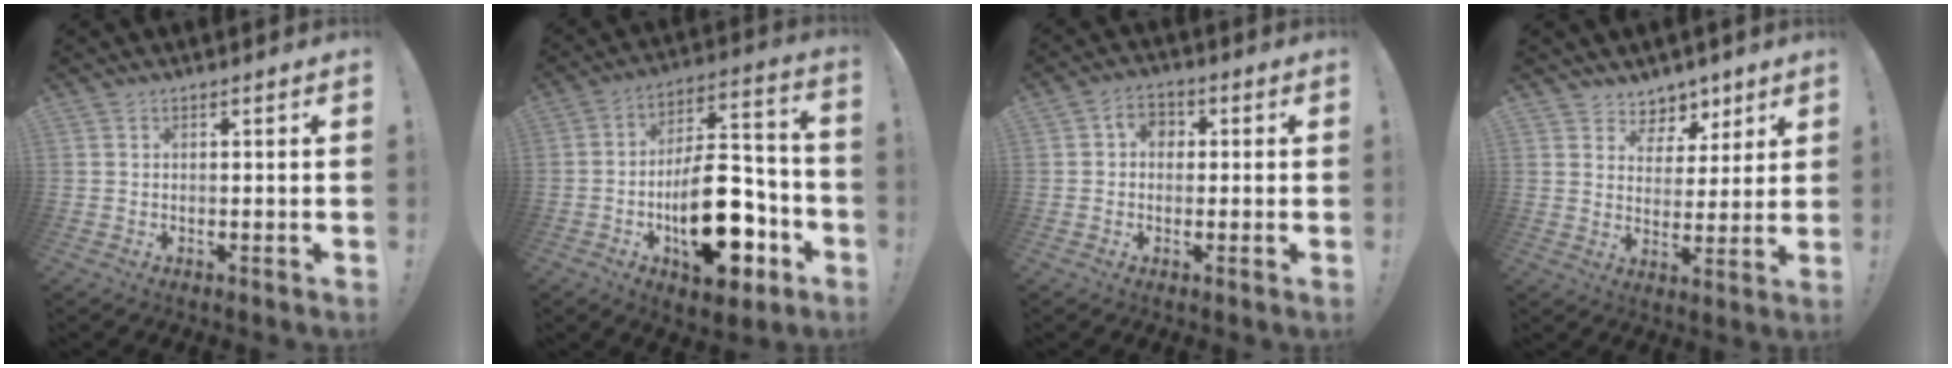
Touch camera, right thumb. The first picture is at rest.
{"total": 23.6, "force": [-7.9, 11.8, 18.9], "torque": [-0.299, 0.059, -0.111]}
{"total": 4.7, "force": [0.5, 3.9, 2.6], "torque": [-0.044, 0.009, 0.010]}
{"total": 6.4, "force": [4.3, 4.7, 0.7], "torque": [-0.009, -0.040, 0.085]}